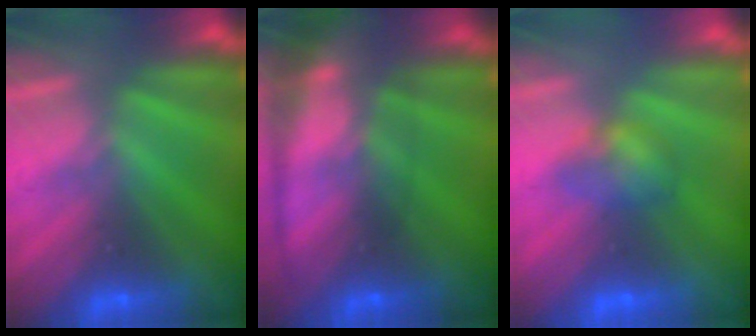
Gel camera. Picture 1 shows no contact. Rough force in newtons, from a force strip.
{"total": 5.8}
{"total": 4.6}